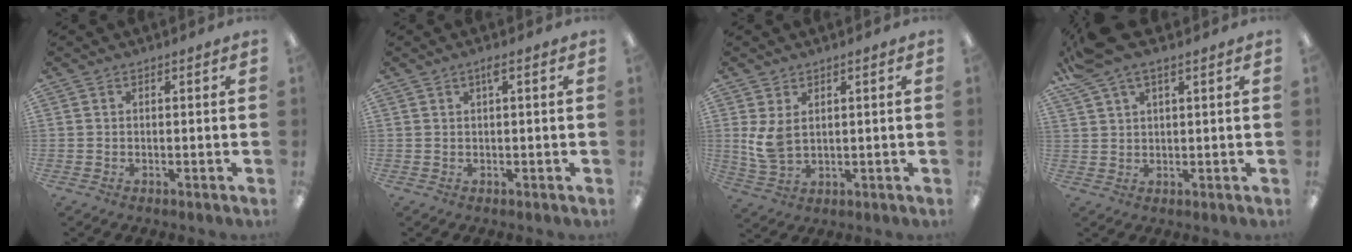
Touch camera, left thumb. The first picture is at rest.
{"total": 2.1, "force": [1.1, 0.5, 1.8], "torque": [-0.031, 0.003, 0.015]}
{"total": 6.4, "force": [1.7, 3.6, 5.0], "torque": [-0.113, -0.002, 0.032]}
{"total": 6.9, "force": [4.8, 2.2, 4.5], "torque": [-0.092, -0.011, 0.092]}